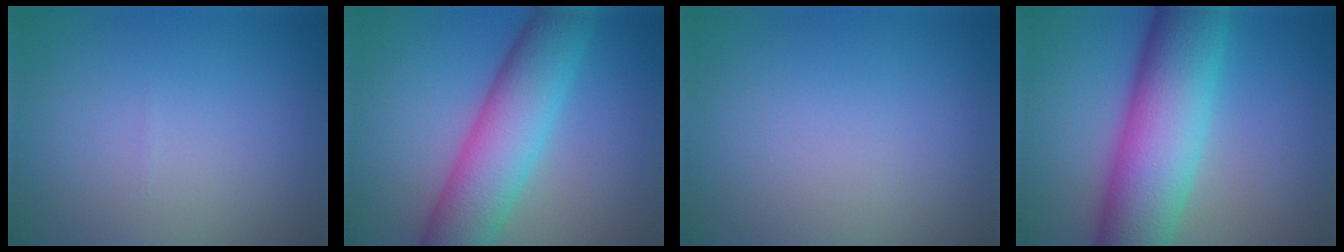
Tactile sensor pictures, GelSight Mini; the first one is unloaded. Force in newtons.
{"total": 8.1, "press": 8.1, "slide": 0.1}
{"total": 0.0}
{"total": 11.0, "press": 11.0, "slide": 0.1}